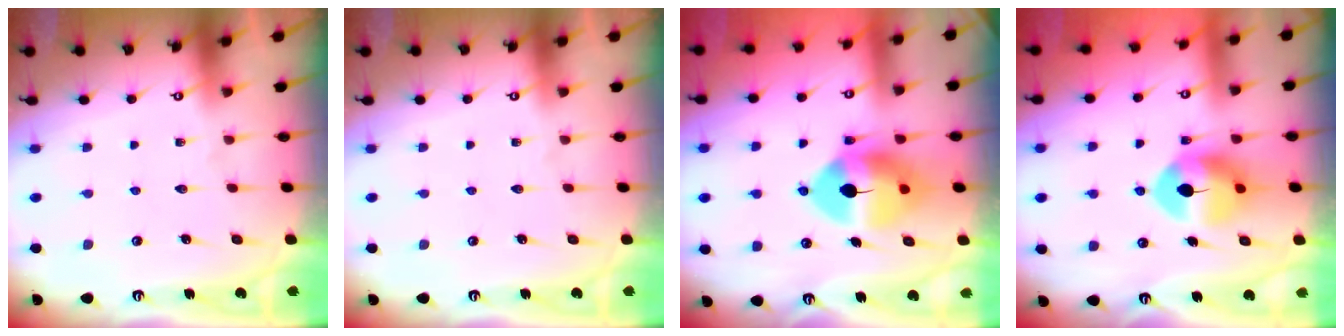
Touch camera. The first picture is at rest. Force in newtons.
{"total": 0.0}
{"total": 12.0, "press": 11.8, "slide": 2.2}
{"total": 8.8, "press": 8.7, "slide": 1.0}